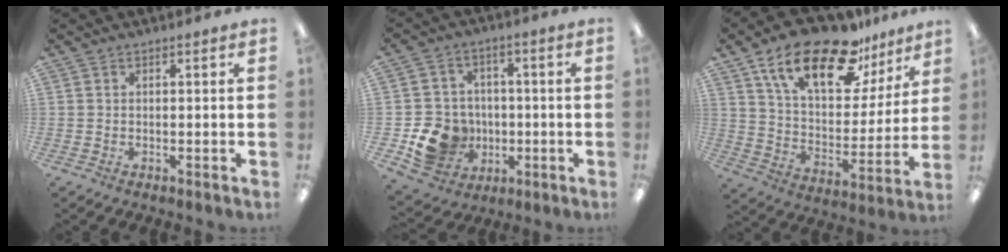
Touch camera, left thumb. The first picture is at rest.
{"total": 12.3, "force": [-3.5, 10.9, 4.5], "torque": [-0.103, 0.025, -0.050]}
{"total": 21.9, "force": [14.5, 9.3, 13.6], "torque": [-0.225, -0.080, 0.248]}